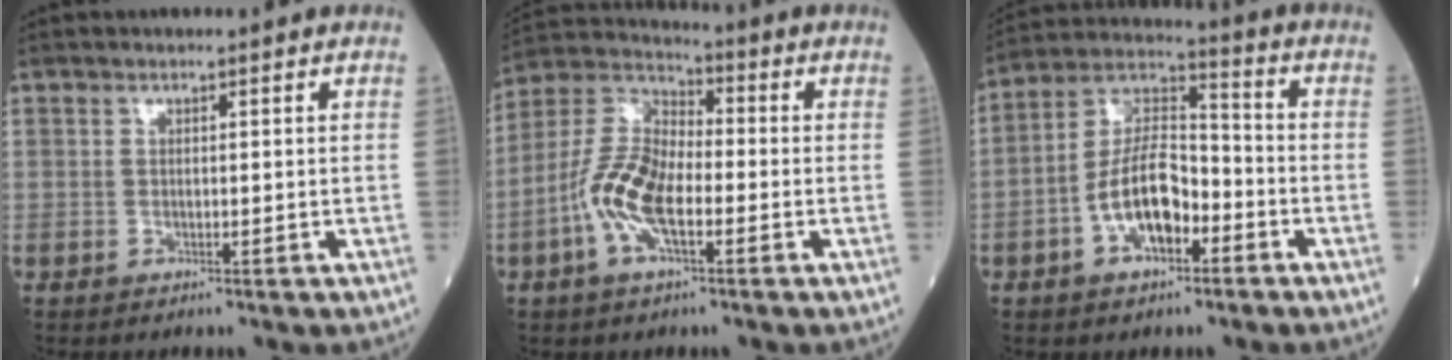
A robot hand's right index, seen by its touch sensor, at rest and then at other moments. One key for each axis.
{"total": 10.9, "fx": -3.3, "fy": 4.4, "fz": 9.5, "tx": -0.213, "ty": 0.013, "tz": -0.073}
{"total": 11.2, "fx": -4.1, "fy": 4.9, "fz": 9.2, "tx": -0.188, "ty": 0.020, "tz": -0.079}